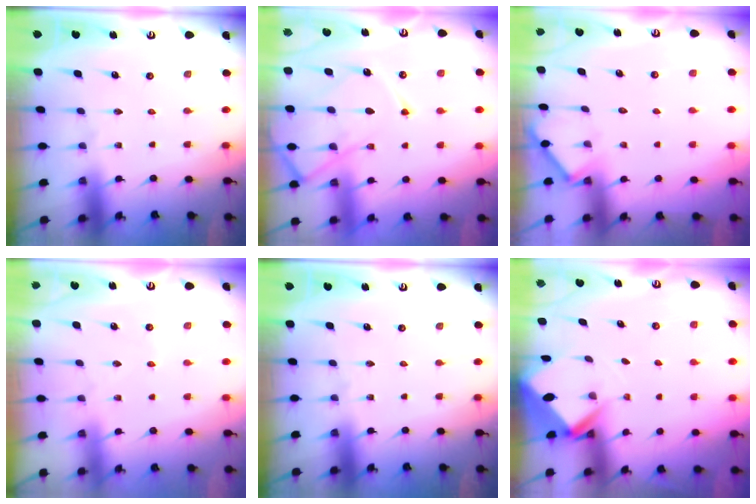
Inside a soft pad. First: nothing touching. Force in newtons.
{"total": 12.8, "press": 12.8, "slide": 1.3}
{"total": 4.3, "press": 4.3, "slide": 0.4}
{"total": 2.6, "press": 2.5, "slide": 0.5}
{"total": 0.0}
{"total": 2.6, "press": 2.6, "slide": 0.1}